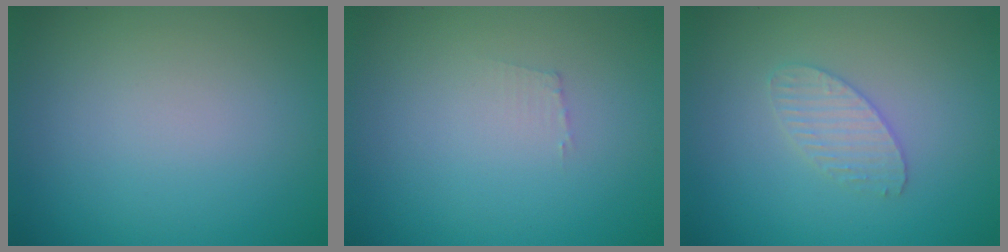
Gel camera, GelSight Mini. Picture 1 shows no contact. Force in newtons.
{"total": 0.7, "press": 0.7, "slide": 0.1}
{"total": 2.0, "press": 2.0, "slide": 0.1}